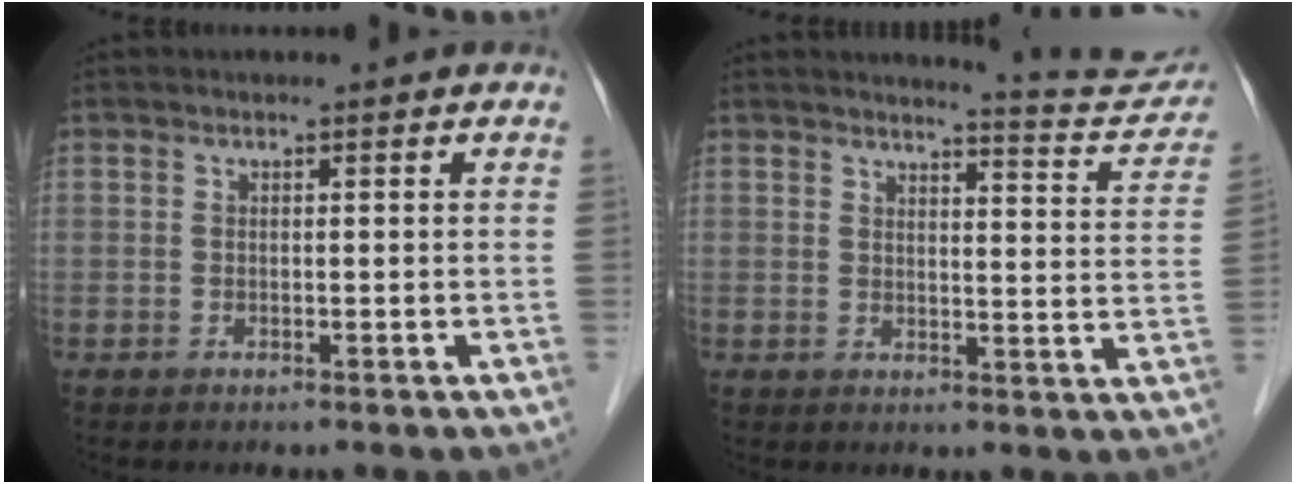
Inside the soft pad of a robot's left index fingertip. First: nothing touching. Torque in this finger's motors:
{"motor_torque": [0.00, -0.43, 0.03, 0.00]}